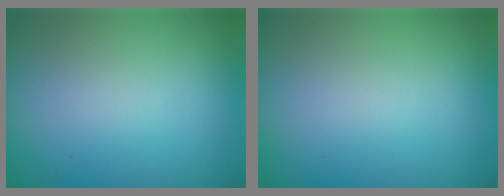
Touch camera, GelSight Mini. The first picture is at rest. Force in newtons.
{"total": 0.0}